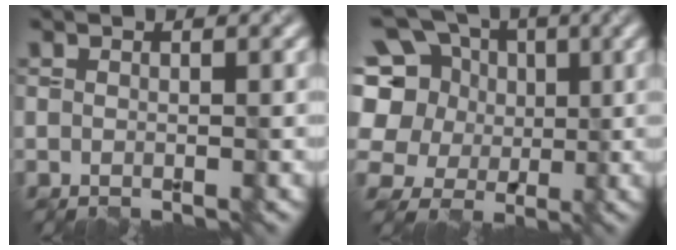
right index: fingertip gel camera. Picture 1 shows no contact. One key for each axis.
{"total": 11.0, "fx": 2.9, "fy": 9.1, "fz": 5.5, "tx": -0.138, "ty": 0.034, "tz": 0.020}